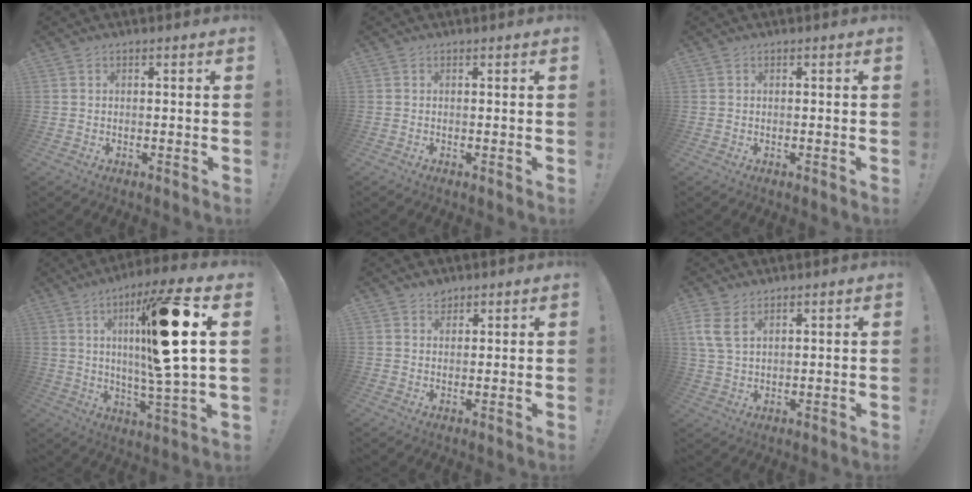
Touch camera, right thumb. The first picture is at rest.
{"total": 0.0}
{"total": 0.0}
{"total": 21.7, "force": [5.8, 3.0, 20.7], "torque": [-0.333, -0.023, 0.067]}
{"total": 2.6, "force": [2.1, 1.4, 0.5], "torque": [0.002, -0.013, 0.036]}
{"total": 6.3, "force": [3.4, 3.1, 4.3], "torque": [-0.094, -0.007, 0.068]}